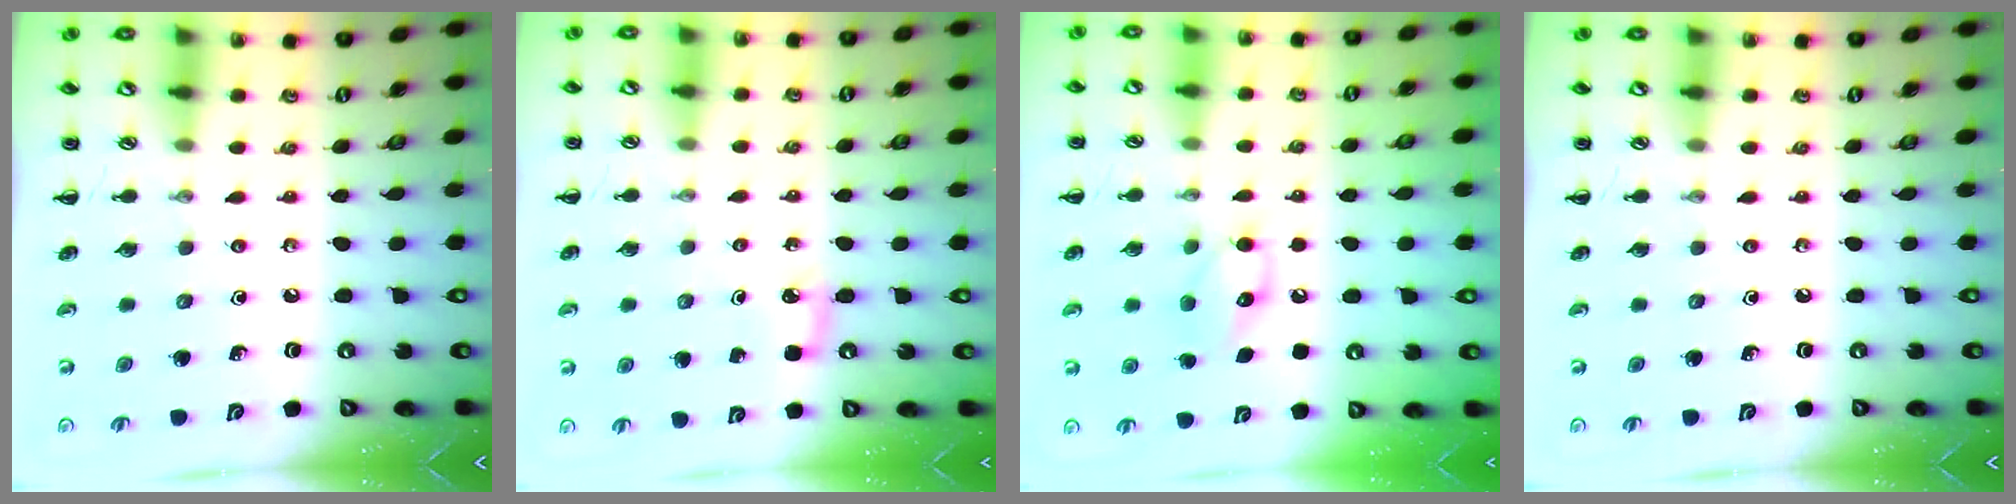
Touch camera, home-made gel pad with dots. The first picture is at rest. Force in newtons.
{"total": 4.9, "press": 4.5, "slide": 1.7}
{"total": 9.8, "press": 9.8, "slide": 1.0}
{"total": 0.0}